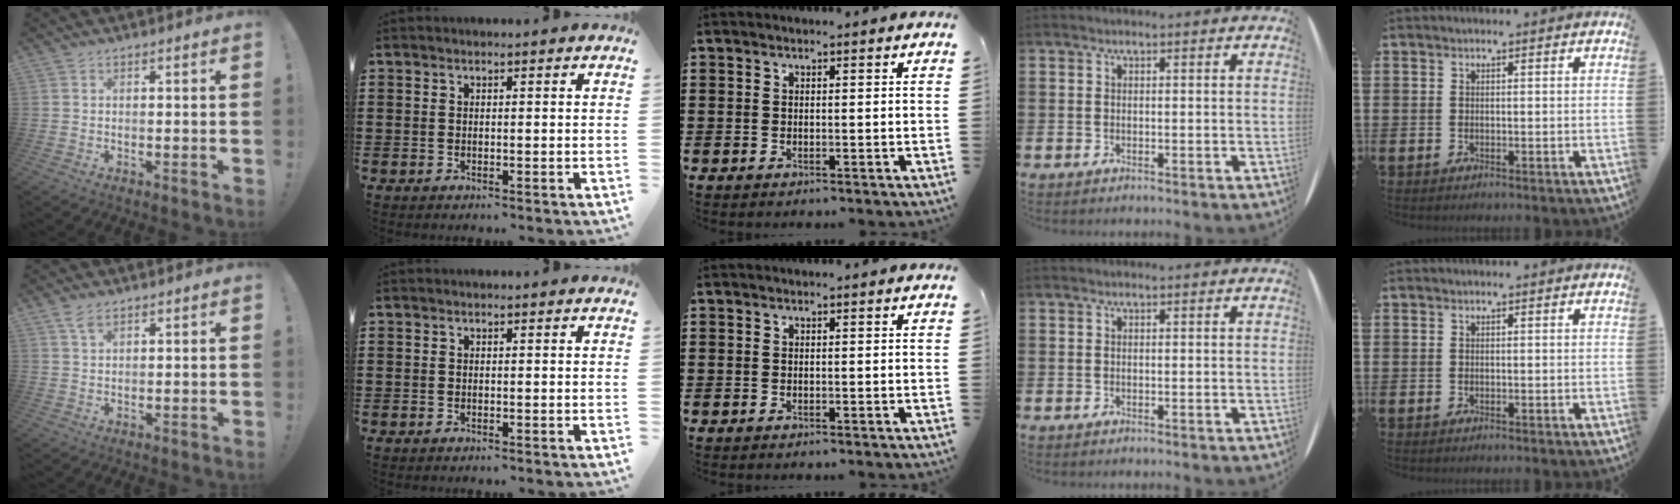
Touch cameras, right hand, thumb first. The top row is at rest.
{"thumb": {"total": 2.9, "force": [1.8, 1.3, 1.8], "torque": [-0.030, -0.003, 0.032]}}